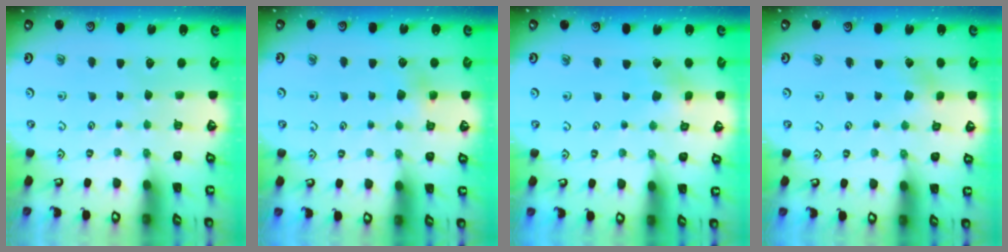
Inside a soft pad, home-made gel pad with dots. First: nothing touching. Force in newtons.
{"total": 4.5, "press": 4.3, "slide": 1.2}
{"total": 3.0, "press": 3.0, "slide": 0.1}
{"total": 2.3, "press": 2.3, "slide": 0.4}